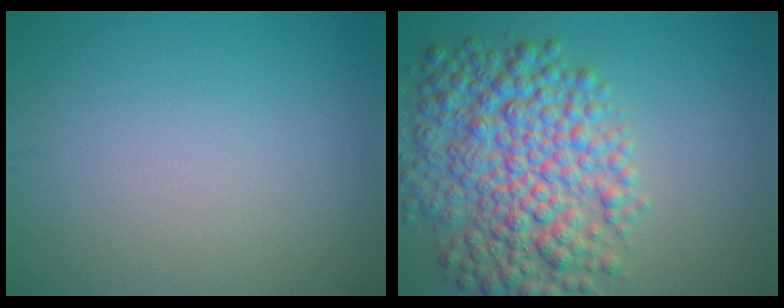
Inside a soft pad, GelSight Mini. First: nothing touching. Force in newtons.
{"total": 8.8, "press": 8.8, "slide": 0.3}